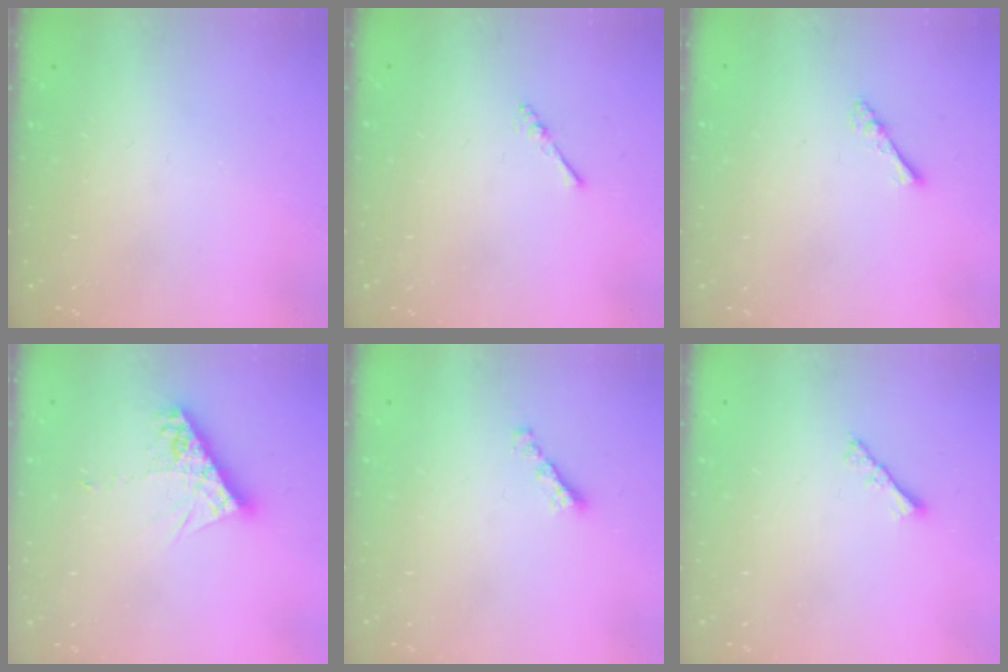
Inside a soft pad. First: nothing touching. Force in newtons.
{"total": 2.2, "press": 2.2, "slide": 0.4}
{"total": 4.0, "press": 3.9, "slide": 0.6}
{"total": 9.6, "press": 9.6, "slide": 0.7}
{"total": 2.2, "press": 2.1, "slide": 0.5}
{"total": 2.5, "press": 2.4, "slide": 0.5}